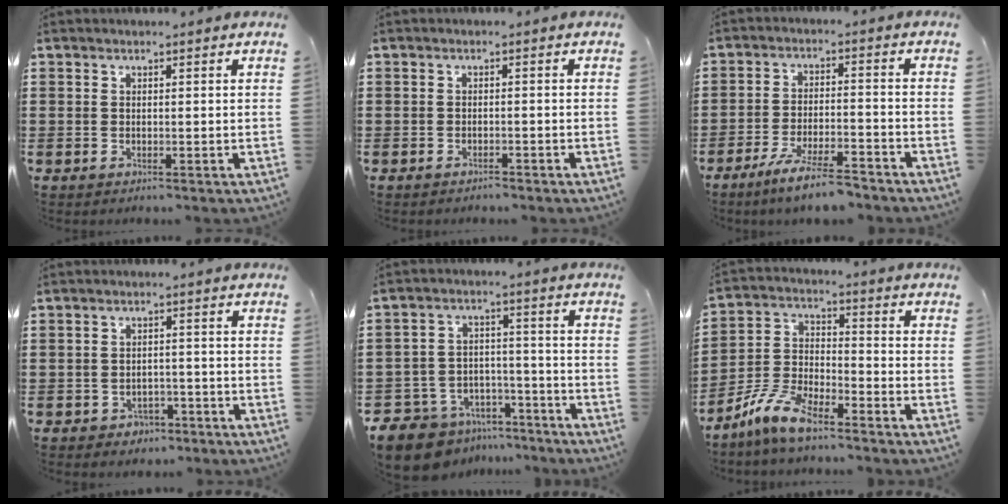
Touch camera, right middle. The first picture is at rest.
{"total": 1.0, "force": [-1.0, 0.1, 0.0], "torque": [-0.002, 0.003, -0.022]}
{"total": 6.8, "force": [-5.7, 0.5, 3.6], "torque": [-0.075, -0.008, -0.107]}
{"total": 2.2, "force": [-1.9, 1.1, 0.1], "torque": [-0.011, 0.002, -0.043]}
{"total": 9.3, "force": [-8.7, 3.2, 1.5], "torque": [-0.046, 0.028, -0.173]}
{"total": 8.6, "force": [-7.1, 2.0, 4.4], "torque": [-0.106, 0.008, -0.142]}